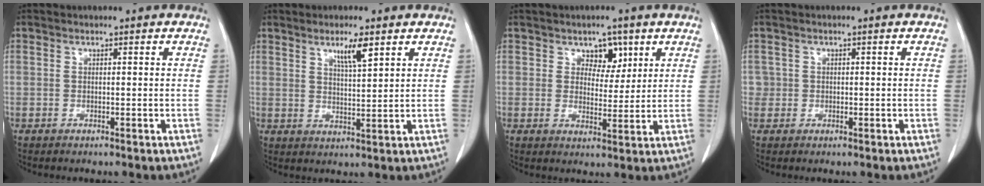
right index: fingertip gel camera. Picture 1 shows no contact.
{"total": 4.5, "force": [2.8, 0.5, 3.5], "torque": [-0.061, -0.004, 0.049]}
{"total": 4.3, "force": [2.3, 2.8, 2.3], "torque": [-0.022, 0.002, 0.037]}
{"total": 1.5, "force": [0.0, 1.5, 0.0], "torque": [0.008, 0.010, 0.004]}